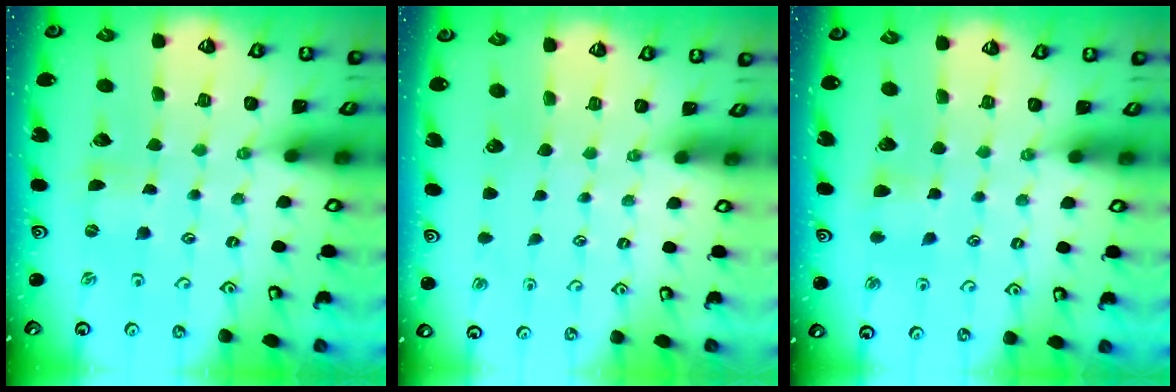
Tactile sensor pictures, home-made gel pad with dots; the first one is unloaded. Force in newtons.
{"total": 0.0}
{"total": 4.3, "press": 4.3, "slide": 0.6}